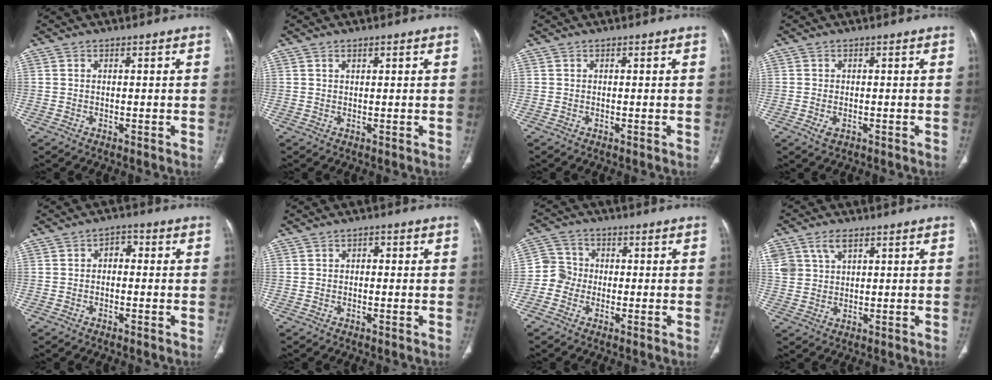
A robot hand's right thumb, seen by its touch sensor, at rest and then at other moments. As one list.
[{"total": 0.9, "force": [0.6, 0.4, 0.6], "torque": [-0.009, -0.001, 0.010]}, {"total": 0.0}, {"total": 1.7, "force": [-0.6, 1.0, 1.3], "torque": [-0.027, 0.000, -0.008]}, {"total": 2.6, "force": [-0.2, 1.9, 1.8], "torque": [-0.011, 0.014, -0.014]}, {"total": 1.3, "force": [0.1, 0.9, 0.9], "torque": [0.000, 0.005, -0.004]}, {"total": 5.3, "force": [-1.1, 5.0, 1.3], "torque": [0.001, 0.014, -0.034]}, {"total": 6.3, "force": [3.2, 4.0, 3.6], "torque": [-0.067, -0.003, 0.072]}]